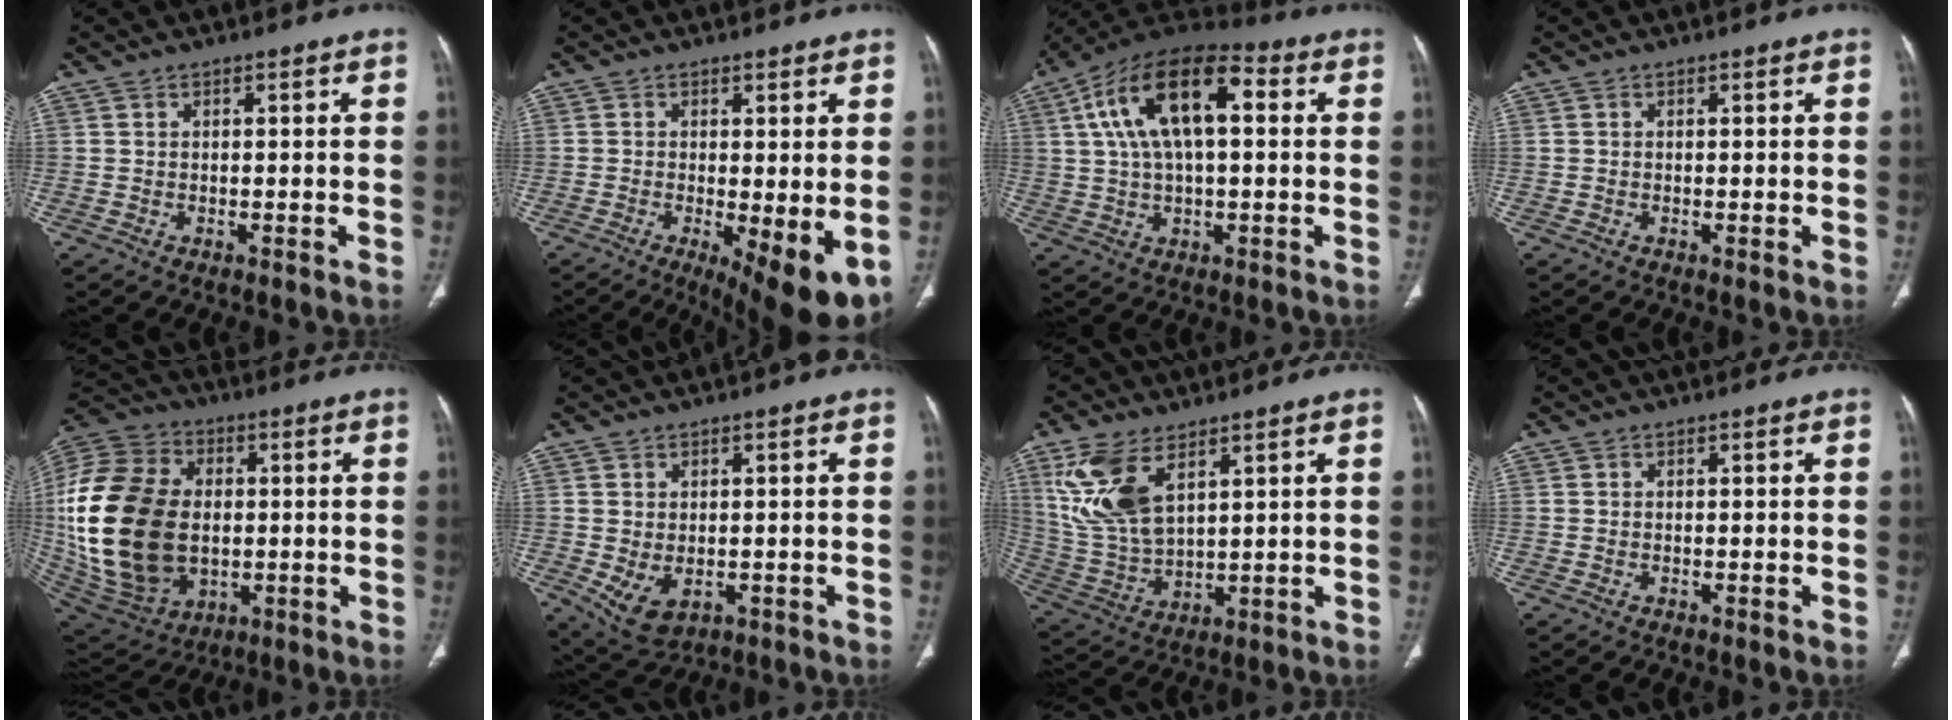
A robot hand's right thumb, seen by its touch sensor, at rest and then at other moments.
{"total": 10.5, "force": [-2.6, 3.1, 9.7], "torque": [-0.139, -0.025, -0.031]}
{"total": 18.3, "force": [4.2, 8.8, 15.5], "torque": [-0.266, 0.030, 0.062]}
{"total": 0.0}
{"total": 29.6, "force": [-0.1, 20.5, 21.4], "torque": [-0.452, -0.003, 0.021]}
{"total": 6.1, "force": [-1.0, 4.2, 4.4], "torque": [-0.071, -0.010, 0.003]}
{"total": 13.1, "force": [6.2, 6.5, 9.6], "torque": [-0.203, -0.019, 0.140]}
{"total": 0.0}